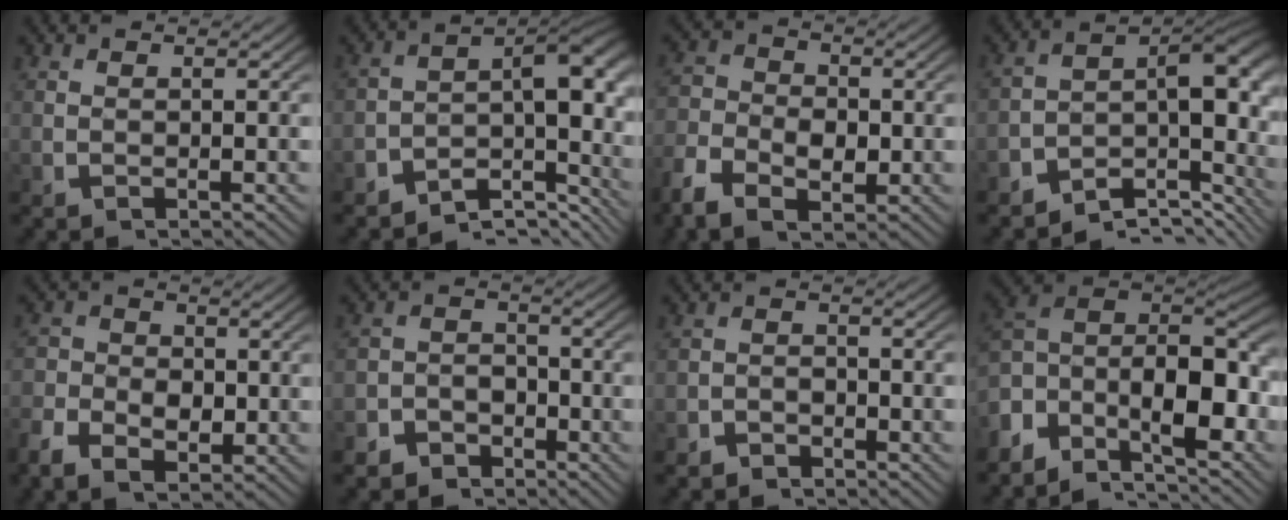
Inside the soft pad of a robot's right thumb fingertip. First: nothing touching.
{"total": 10.5, "force": [-3.9, 5.7, 7.9], "torque": [-0.103, -0.020, -0.062]}
{"total": 4.7, "force": [-1.7, 3.3, 2.9], "torque": [-0.046, -0.012, -0.032]}
{"total": 11.8, "force": [-3.8, 6.6, 9.1], "torque": [-0.130, -0.017, -0.062]}
{"total": 3.8, "force": [-1.2, 2.9, 2.1], "torque": [-0.027, -0.013, -0.024]}
{"total": 4.5, "force": [-3.3, 2.9, 0.7], "torque": [0.011, -0.020, -0.055]}
{"total": 2.5, "force": [-2.3, 1.1, 0.0], "torque": [0.007, -0.011, -0.040]}
{"total": 13.5, "force": [0.6, 8.8, 10.2], "torque": [-0.209, -0.021, 0.012]}